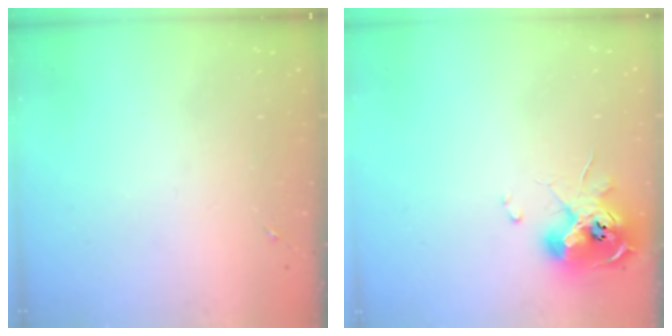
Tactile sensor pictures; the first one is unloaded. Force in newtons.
{"total": 13.1, "press": 13.0, "slide": 1.8}